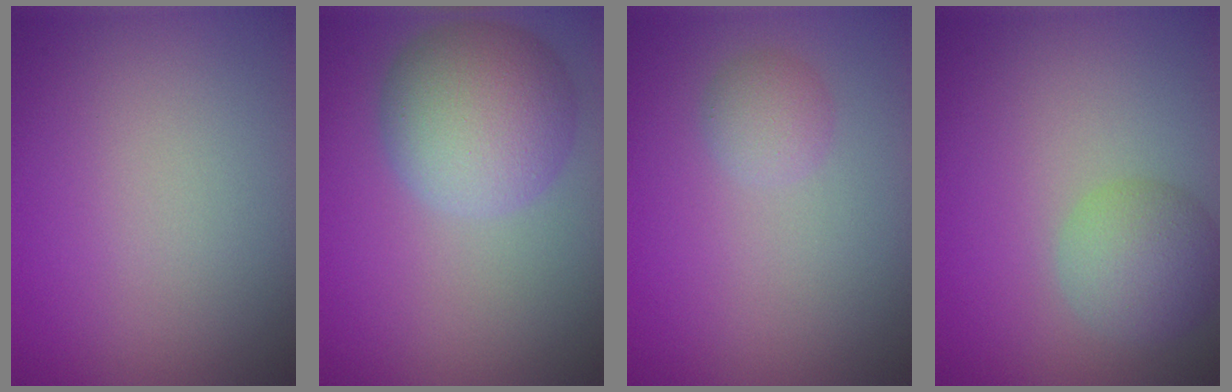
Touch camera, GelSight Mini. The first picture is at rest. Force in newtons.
{"total": 6.8, "press": 6.8, "slide": 0.3}
{"total": 1.6, "press": 1.6, "slide": 0.1}
{"total": 3.5, "press": 3.5, "slide": 0.2}